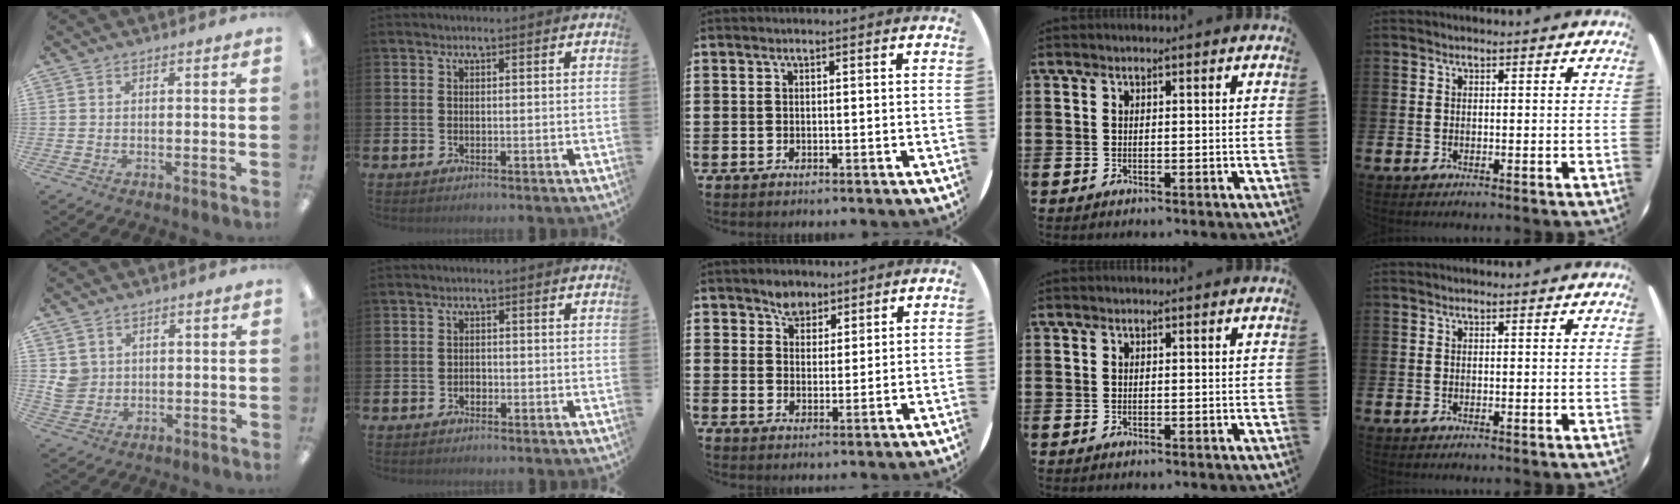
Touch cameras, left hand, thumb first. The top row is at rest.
{"thumb": {"total": 4.5, "force": [1.5, 4.1, 0.9], "torque": [-0.020, 0.004, 0.030]}, "index": {"total": 1.1, "force": [-0.5, 0.8, 0.4], "torque": [-0.002, -0.001, -0.013]}, "middle": {"total": 3.7, "force": [2.9, 2.3, 0.3], "torque": [-0.007, 0.002, 0.056]}}